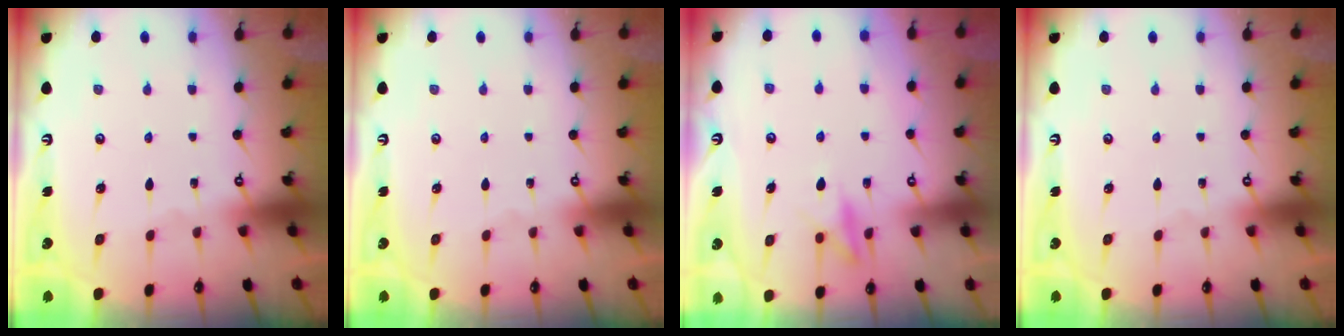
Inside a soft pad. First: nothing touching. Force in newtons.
{"total": 0.0}
{"total": 11.0, "press": 11.0, "slide": 0.2}
{"total": 0.0}